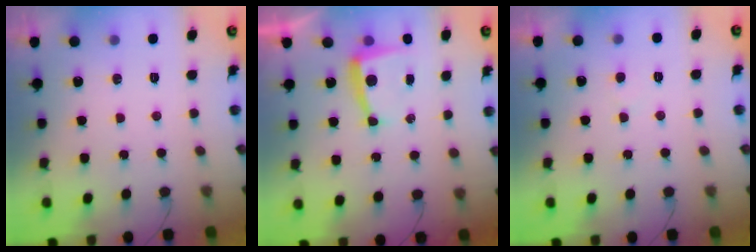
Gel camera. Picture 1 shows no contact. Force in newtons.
{"total": 6.0, "press": 6.0, "slide": 0.6}
{"total": 2.6, "press": 2.6, "slide": 0.2}